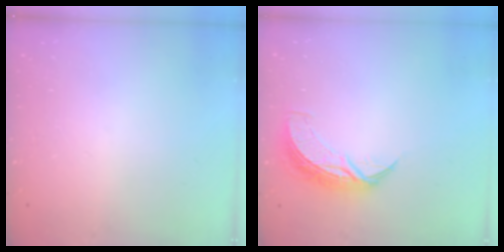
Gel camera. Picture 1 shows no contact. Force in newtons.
{"total": 8.2, "press": 8.2, "slide": 0.7}